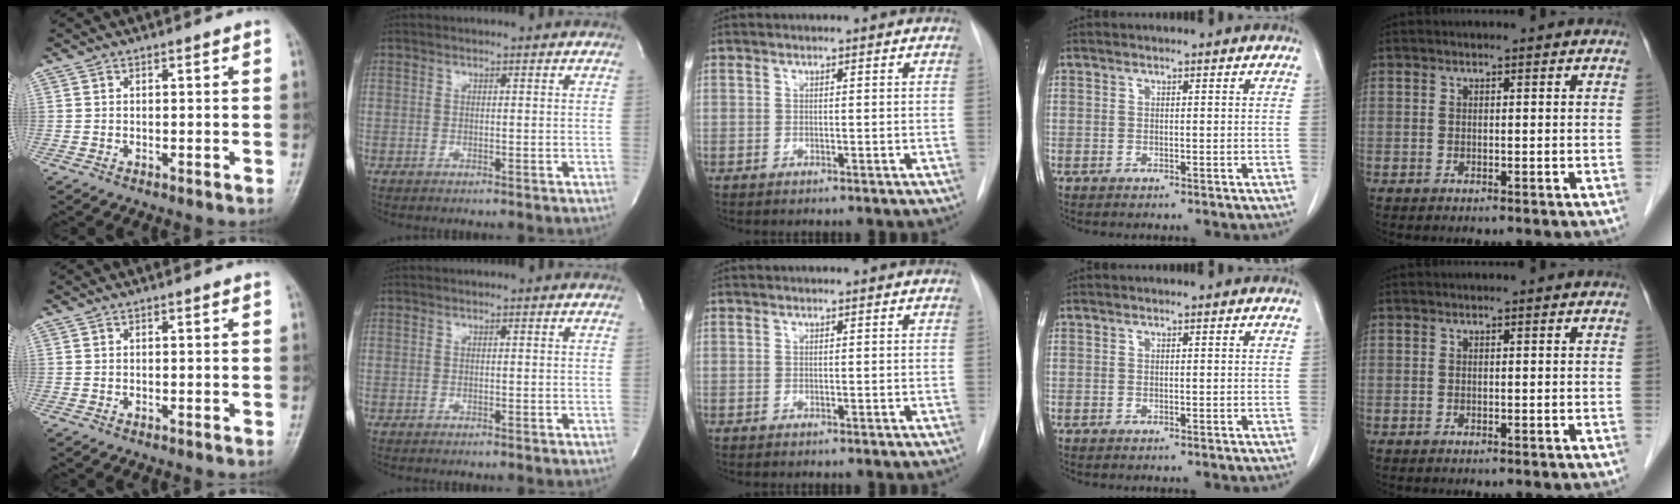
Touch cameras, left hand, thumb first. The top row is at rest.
{}